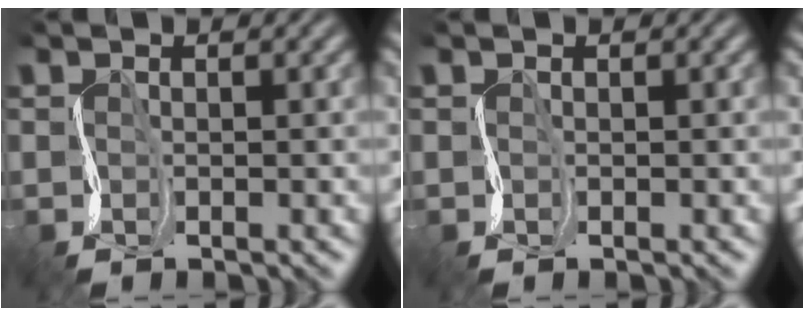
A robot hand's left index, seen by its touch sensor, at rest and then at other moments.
{"total": 0.0}